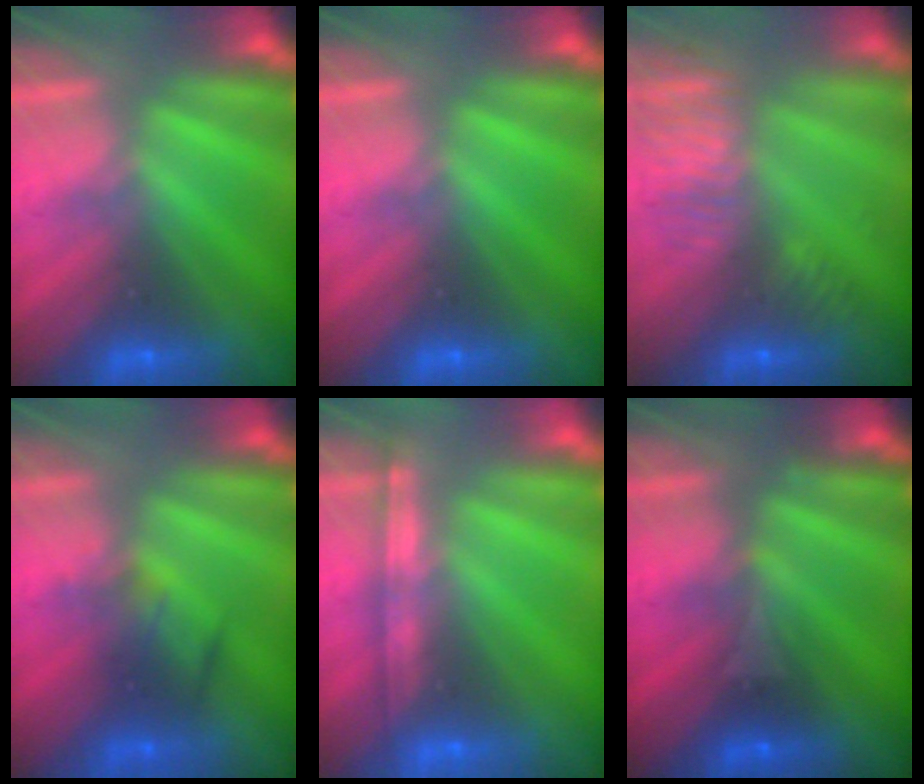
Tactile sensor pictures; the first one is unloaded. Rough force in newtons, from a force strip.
{"total": 0.0}
{"total": 6.6}
{"total": 2.4}
{"total": 1.1}
{"total": 2.9}